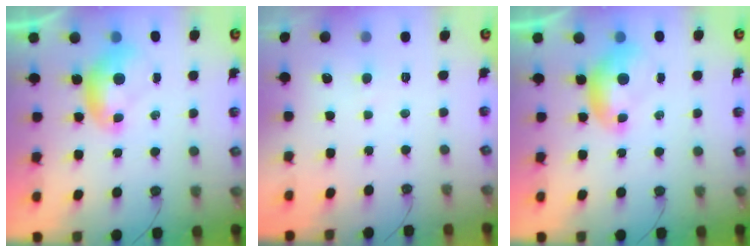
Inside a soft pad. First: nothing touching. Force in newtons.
{"total": 0.0}
{"total": 0.0}